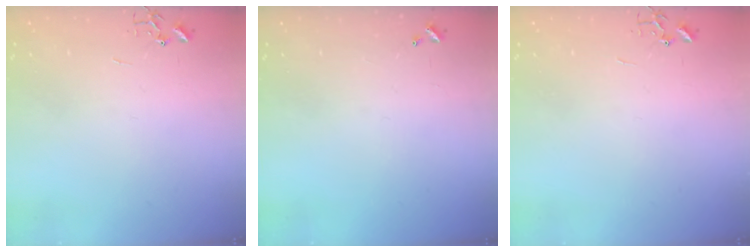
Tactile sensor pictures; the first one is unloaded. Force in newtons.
{"total": 0.0}
{"total": 0.0}